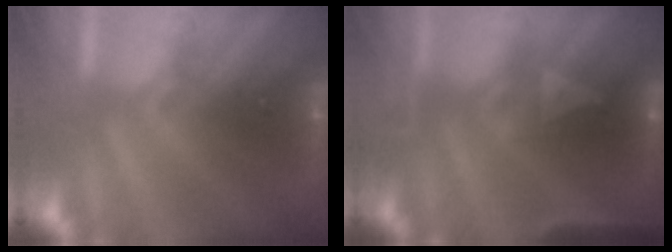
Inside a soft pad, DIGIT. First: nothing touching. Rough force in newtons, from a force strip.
{"total": 9.4}